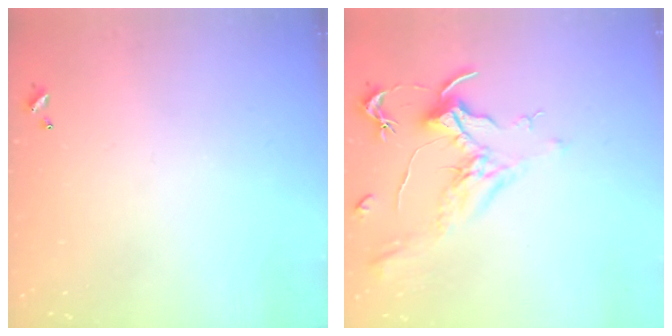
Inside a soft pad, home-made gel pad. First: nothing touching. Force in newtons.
{"total": 2.1, "press": 2.0, "slide": 0.8}